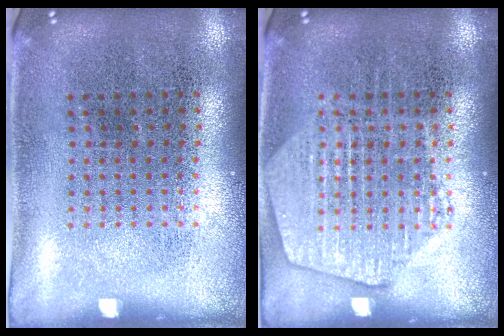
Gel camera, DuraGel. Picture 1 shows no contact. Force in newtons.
{"total": 2.4, "press": 2.4, "slide": 0.3}